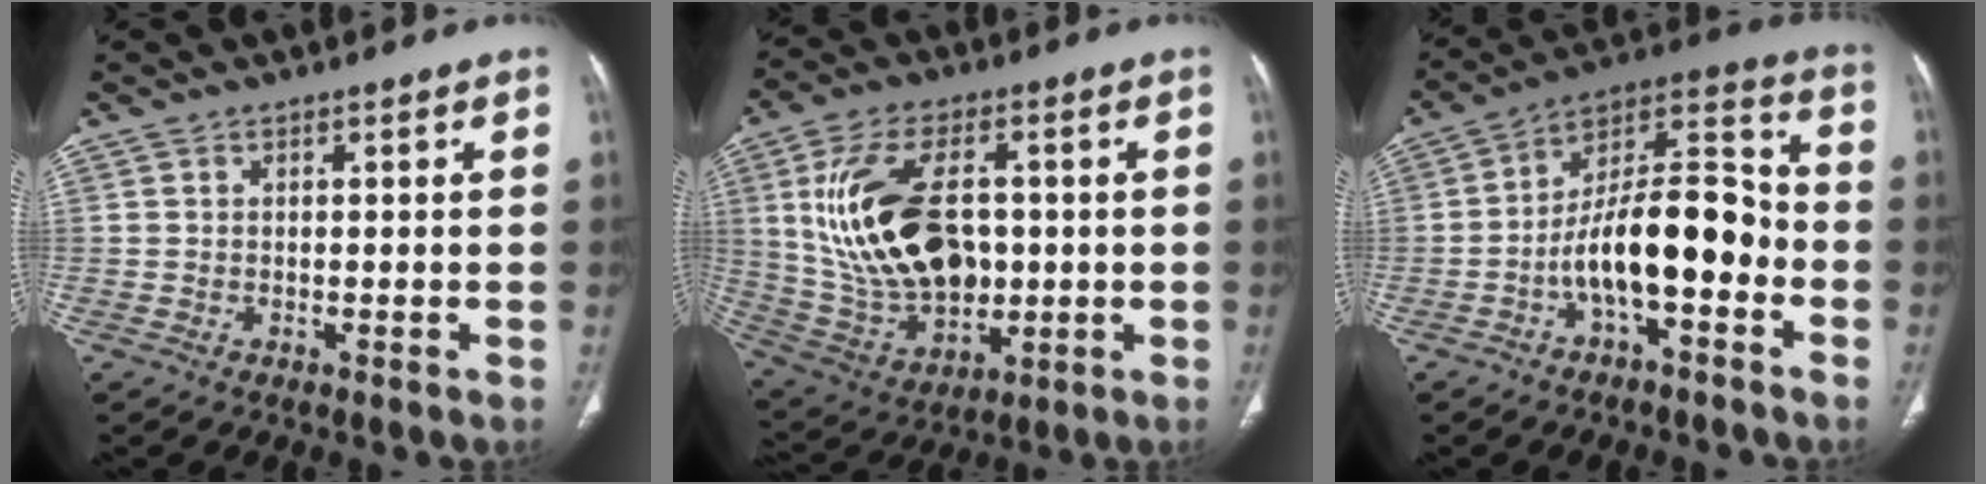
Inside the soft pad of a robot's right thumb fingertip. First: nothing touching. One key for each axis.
{"total": 21.0, "fx": 2.2, "fy": 12.7, "fz": 16.5, "tx": -0.298, "ty": -0.008, "tz": 0.056}
{"total": 16.2, "fx": -4.7, "fy": 7.0, "fz": 13.8, "tx": -0.219, "ty": 0.067, "tz": -0.082}